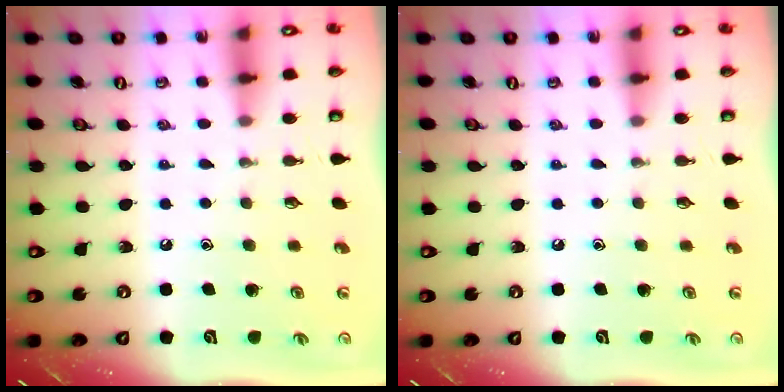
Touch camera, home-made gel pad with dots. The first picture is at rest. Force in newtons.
{"total": 0.0}